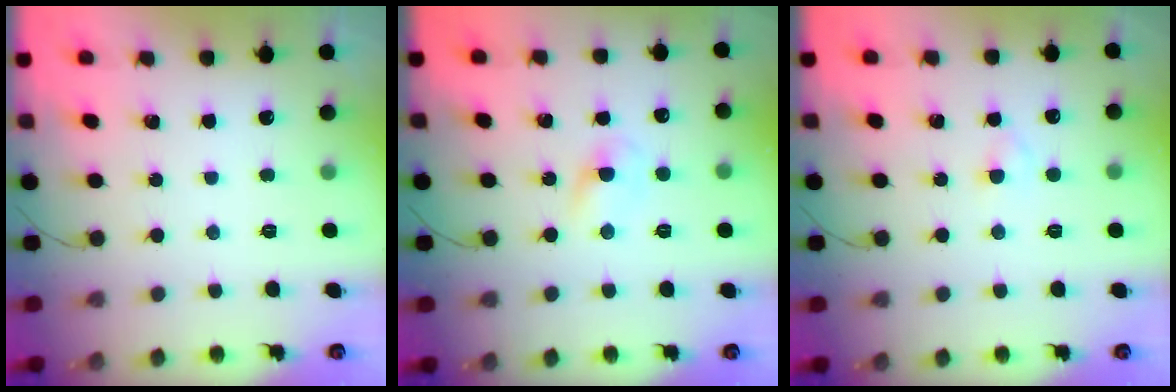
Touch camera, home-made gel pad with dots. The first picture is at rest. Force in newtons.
{"total": 2.4, "press": 2.2, "slide": 1.0}
{"total": 2.1, "press": 1.9, "slide": 0.9}